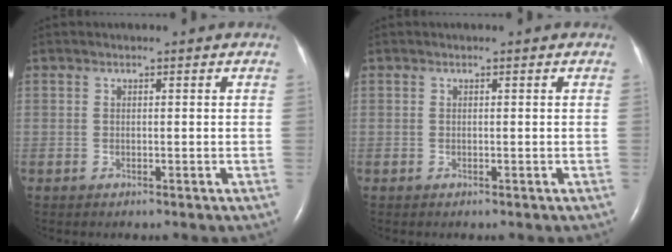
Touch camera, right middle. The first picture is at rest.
{"total": 0.0}